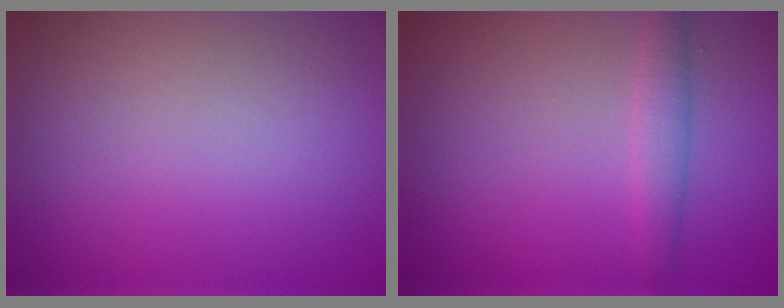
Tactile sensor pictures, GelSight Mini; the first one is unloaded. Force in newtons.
{"total": 1.9, "press": 1.9, "slide": 0.0}